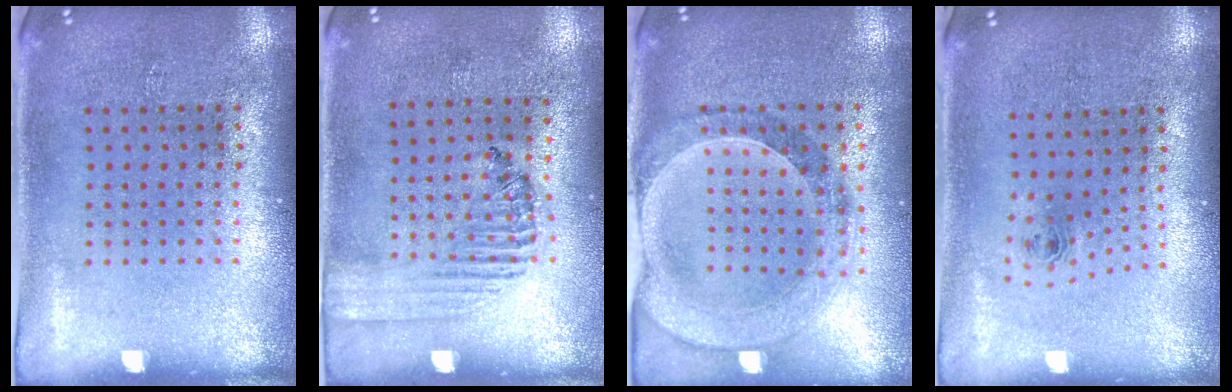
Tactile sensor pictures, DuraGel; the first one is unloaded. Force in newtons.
{"total": 1.3, "press": 1.0, "slide": 0.8}
{"total": 1.4, "press": 1.4, "slide": 0.3}
{"total": 0.8, "press": 0.4, "slide": 0.7}